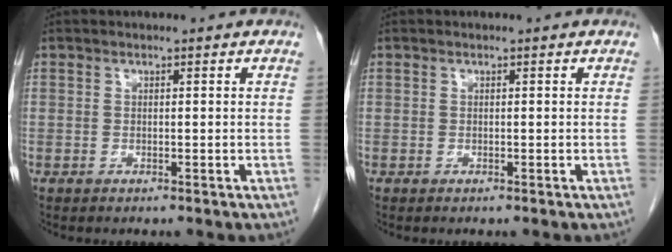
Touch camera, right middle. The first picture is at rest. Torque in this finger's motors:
{"motor_torque": [0.12, -0.07, 0.03, -0.01]}